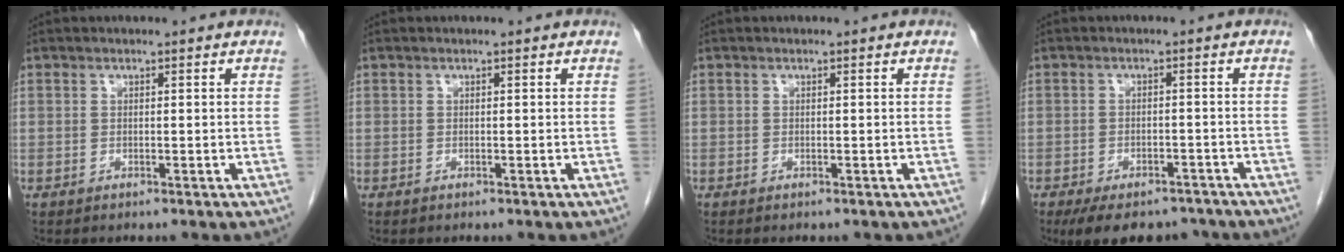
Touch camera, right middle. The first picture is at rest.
{"total": 0.0}
{"total": 1.2, "force": [-1.0, 0.4, 0.5], "torque": [-0.010, -0.003, -0.011]}
{"total": 10.9, "force": [-8.8, 4.8, 4.3], "torque": [-0.068, -0.002, -0.119]}